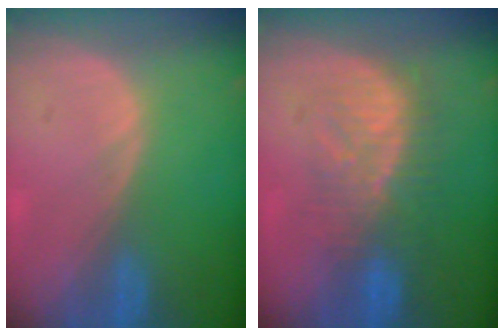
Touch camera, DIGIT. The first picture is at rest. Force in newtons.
{"total": 8.1, "press": 7.9, "slide": 1.7}